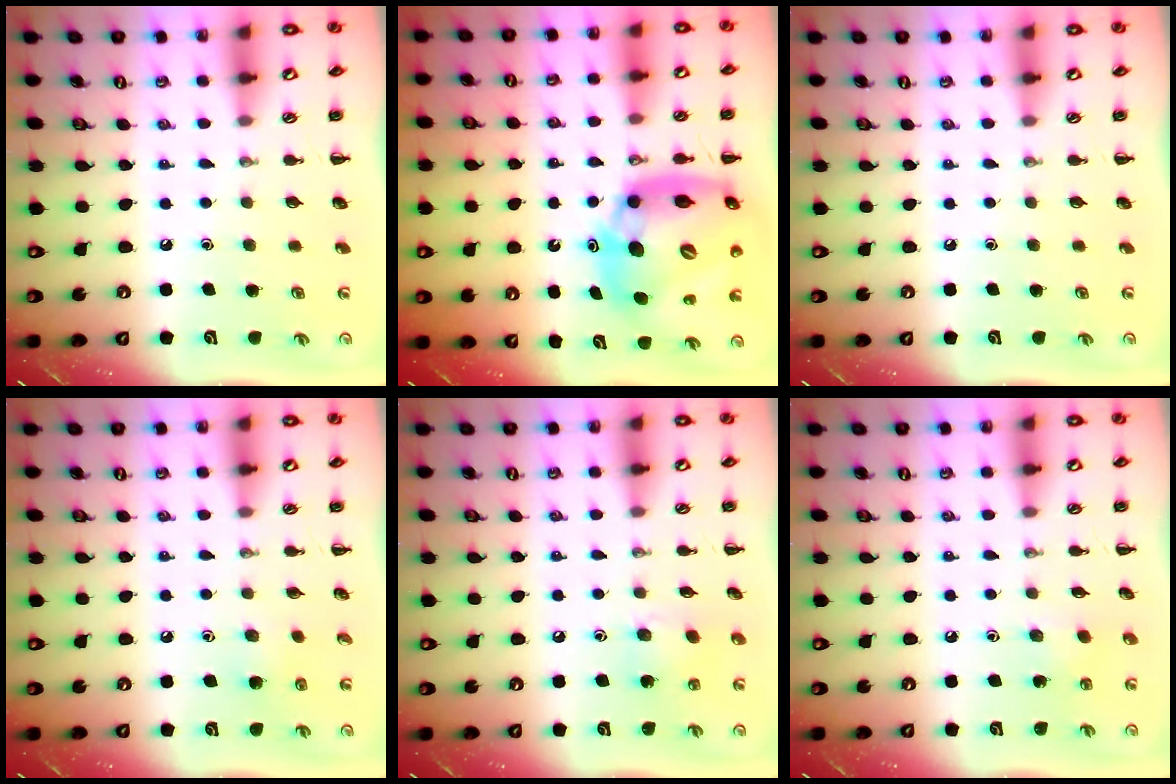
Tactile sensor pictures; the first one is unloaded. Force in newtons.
{"total": 17.5, "press": 16.7, "slide": 5.2}
{"total": 0.0}
{"total": 4.1, "press": 3.9, "slide": 1.4}
{"total": 5.2, "press": 5.1, "slide": 0.9}
{"total": 2.6, "press": 2.5, "slide": 0.7}